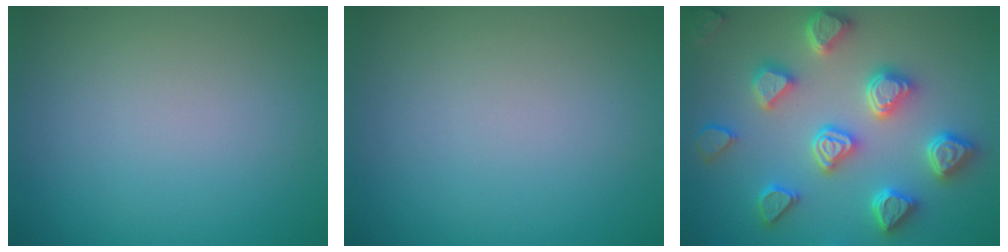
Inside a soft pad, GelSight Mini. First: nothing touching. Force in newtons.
{"total": 0.0}
{"total": 6.0, "press": 5.8, "slide": 1.8}